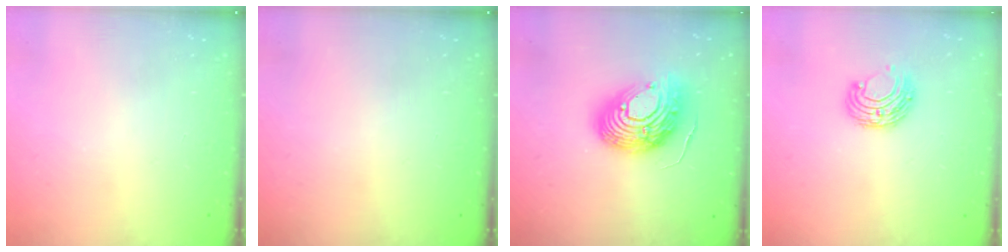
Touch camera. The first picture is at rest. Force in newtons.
{"total": 0.0}
{"total": 17.3, "press": 17.2, "slide": 1.6}
{"total": 7.5, "press": 7.5, "slide": 0.7}